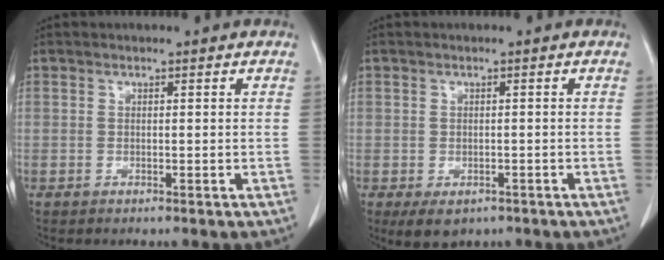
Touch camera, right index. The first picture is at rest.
{"total": 4.5, "force": [-2.8, 2.8, 2.1], "torque": [-0.030, -0.005, -0.034]}